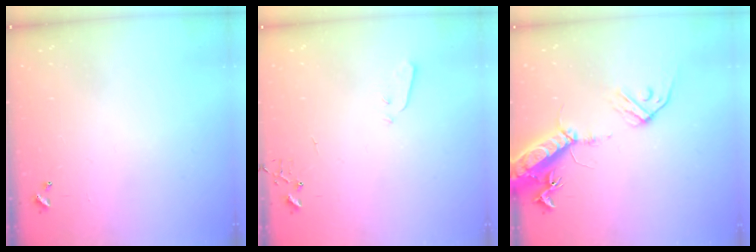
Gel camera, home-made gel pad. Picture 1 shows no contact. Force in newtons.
{"total": 3.5, "press": 3.5, "slide": 0.2}
{"total": 16.9, "press": 16.5, "slide": 3.8}